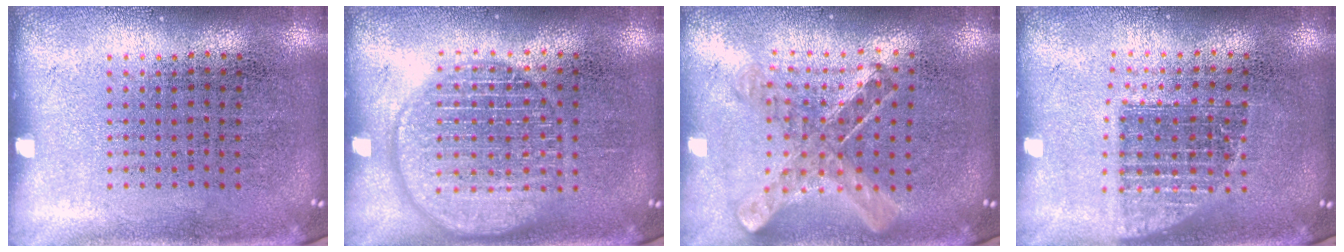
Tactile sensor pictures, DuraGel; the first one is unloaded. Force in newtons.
{"total": 2.6, "press": 2.6, "slide": 0.4}
{"total": 0.9, "press": 0.9, "slide": 0.0}
{"total": 1.3, "press": 1.1, "slide": 0.8}